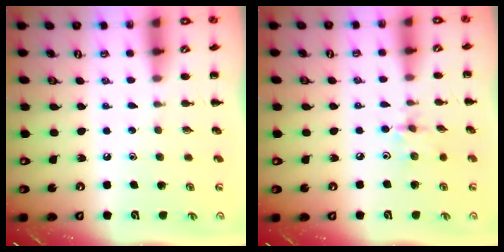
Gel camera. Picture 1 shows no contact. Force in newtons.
{"total": 2.9, "press": 2.9, "slide": 0.5}